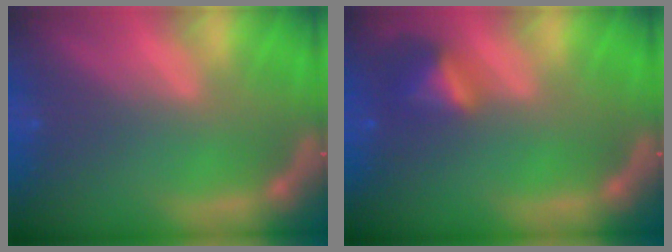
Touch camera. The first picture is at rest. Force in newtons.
{"total": 2.9}